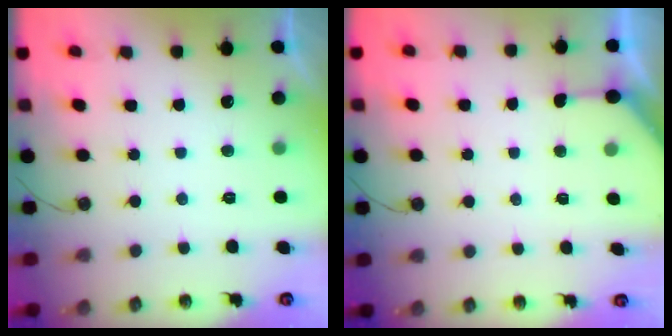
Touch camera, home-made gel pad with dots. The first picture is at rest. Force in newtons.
{"total": 2.7, "press": 2.7, "slide": 0.4}